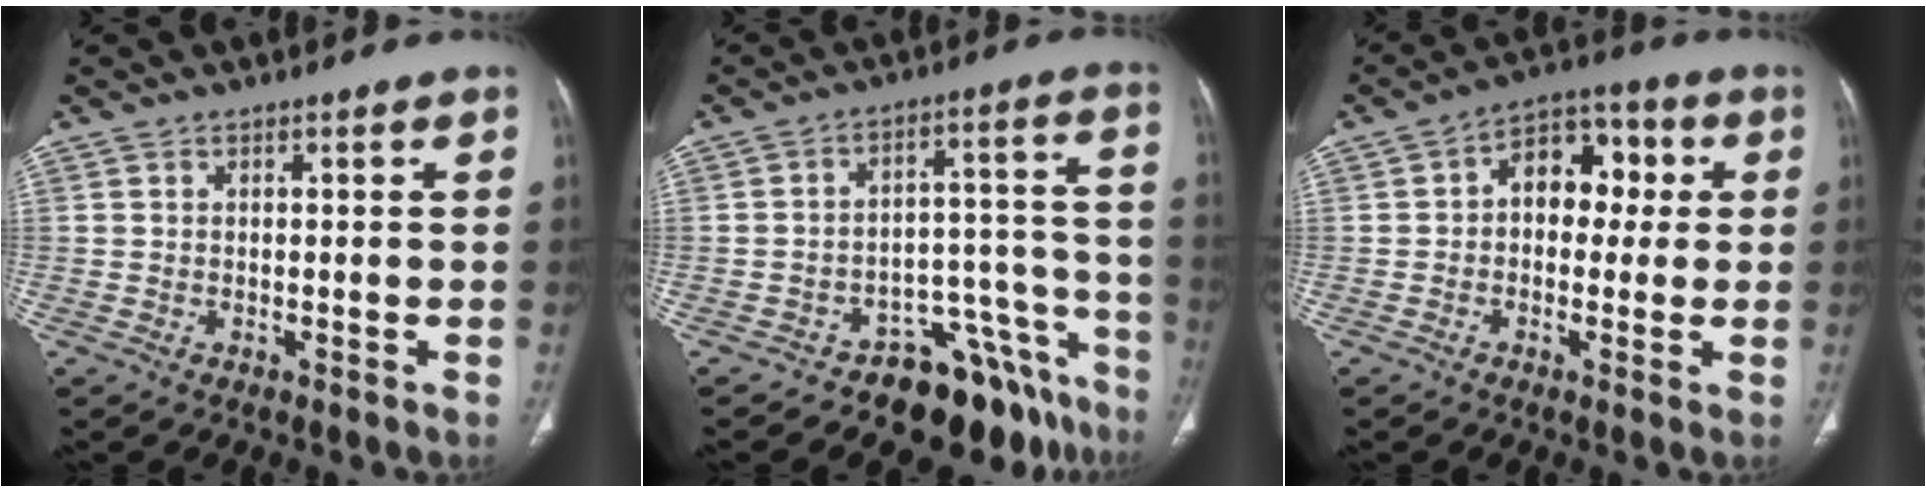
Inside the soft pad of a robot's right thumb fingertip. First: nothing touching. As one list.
[{"total": 13.0, "force": [-10.2, 6.3, 5.0], "torque": [-0.005, 0.122, -0.147]}, {"total": 10.0, "force": [1.1, 7.0, 7.1], "torque": [-0.061, 0.028, 0.007]}]